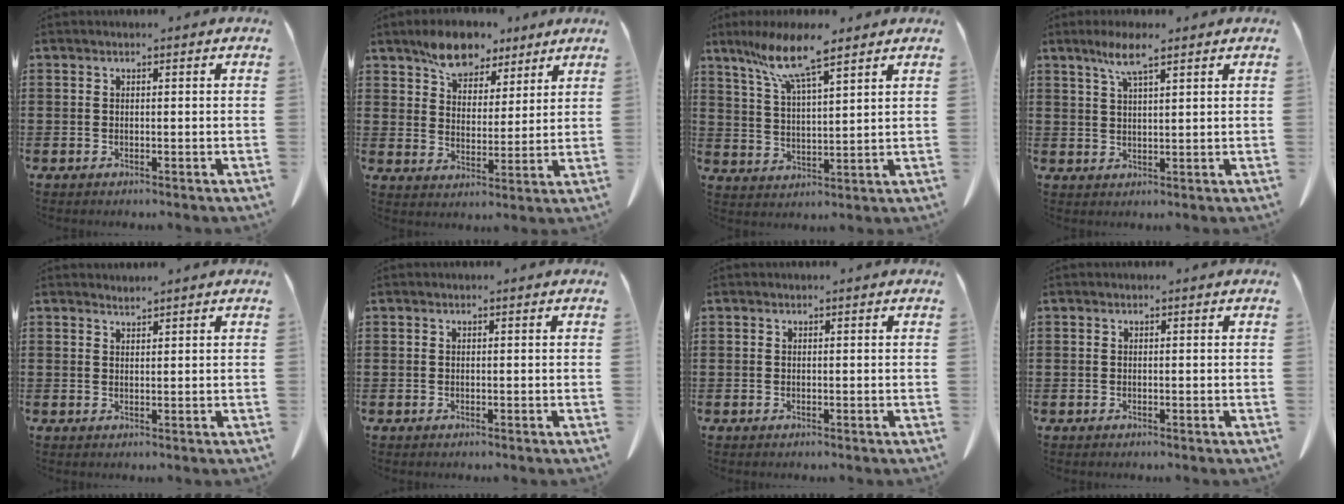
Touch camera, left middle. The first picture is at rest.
{"total": 7.4, "force": [6.1, 3.6, 2.3], "torque": [-0.054, -0.013, 0.111]}
{"total": 9.3, "force": [6.9, 1.3, 6.2], "torque": [-0.138, -0.018, 0.123]}
{"total": 5.3, "force": [3.4, 0.7, 4.0], "torque": [-0.086, 0.005, 0.058]}
{"total": 1.2, "force": [1.2, -0.1, 0.1], "torque": [-0.003, -0.001, 0.024]}
{"total": 0.0}
{"total": 0.0}
{"total": 0.0}